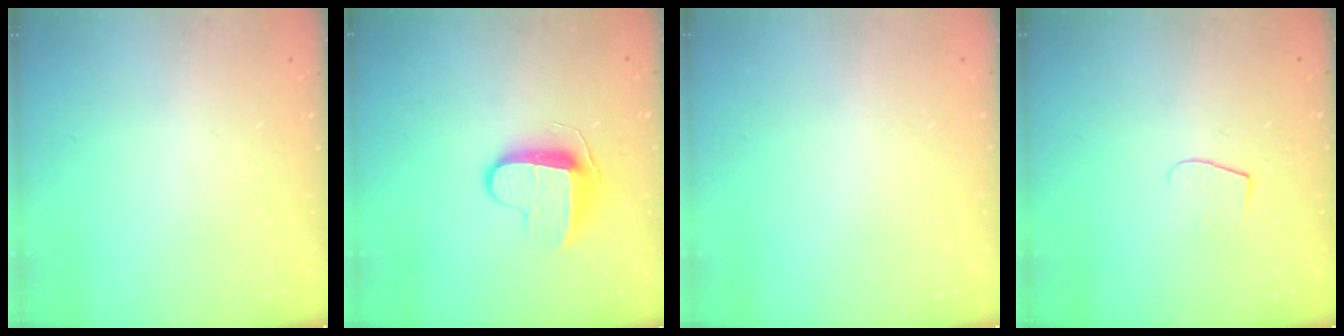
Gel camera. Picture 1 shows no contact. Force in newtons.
{"total": 9.2, "press": 9.2, "slide": 0.9}
{"total": 0.6, "press": 0.5, "slide": 0.2}
{"total": 6.2, "press": 6.2, "slide": 0.7}